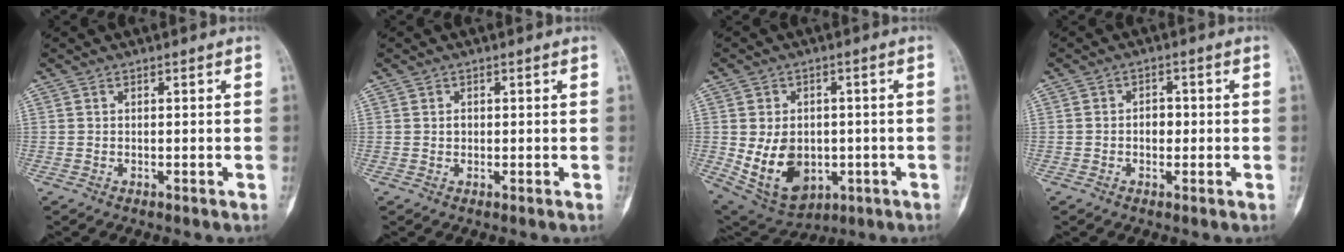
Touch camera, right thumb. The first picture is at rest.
{"total": 0.9, "force": [0.3, 0.9, 0.1], "torque": [0.002, 0.002, 0.005]}
{"total": 13.0, "force": [-1.9, 9.5, 8.6], "torque": [-0.119, 0.005, -0.002]}
{"total": 2.6, "force": [-0.3, 1.9, 1.8], "torque": [-0.008, 0.009, -0.008]}